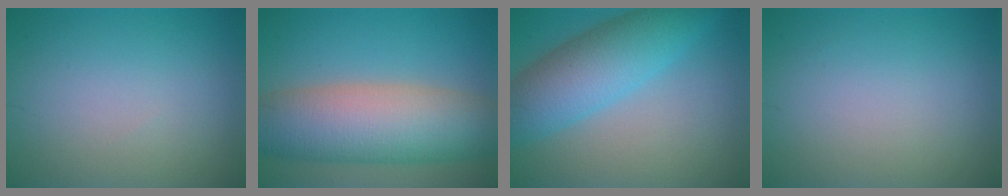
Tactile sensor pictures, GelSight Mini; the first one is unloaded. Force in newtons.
{"total": 11.0, "press": 10.9, "slide": 0.8}
{"total": 7.6, "press": 7.6, "slide": 0.3}
{"total": 0.0}